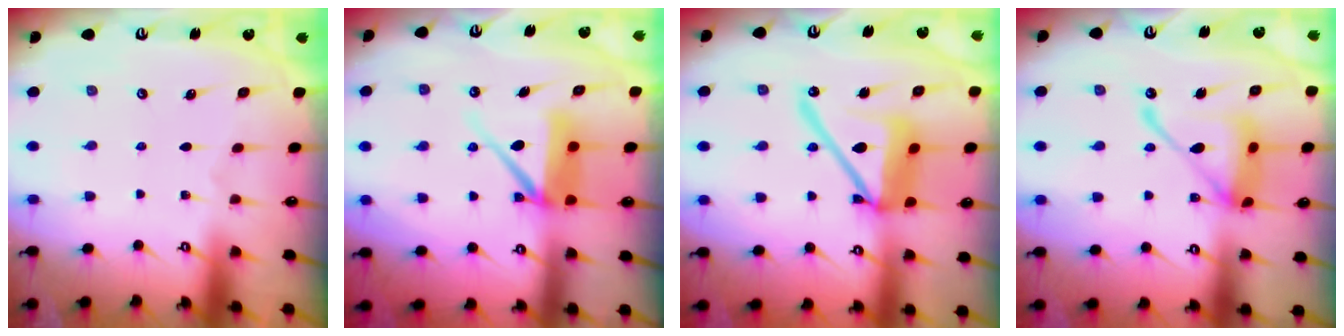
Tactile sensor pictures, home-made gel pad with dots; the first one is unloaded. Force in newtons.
{"total": 10.0, "press": 10.0, "slide": 1.2}
{"total": 17.4, "press": 17.3, "slide": 1.8}
{"total": 16.8, "press": 16.7, "slide": 1.6}